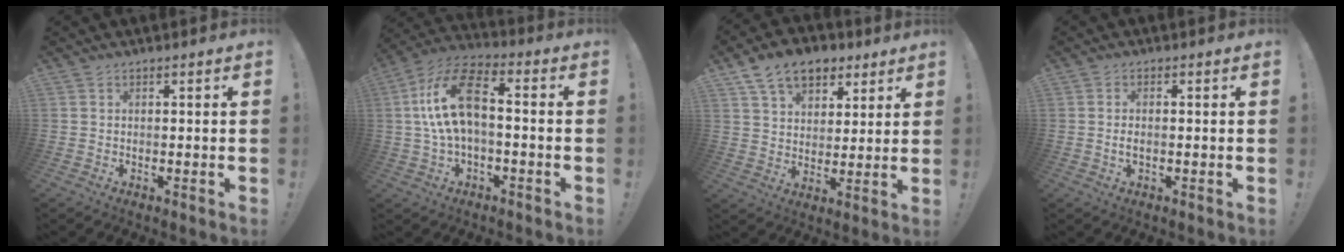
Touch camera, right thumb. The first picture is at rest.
{"total": 15.7, "force": [0.7, 7.9, 13.6], "torque": [-0.264, 0.019, 0.013]}
{"total": 12.8, "force": [7.6, 8.3, 6.2], "torque": [-0.104, -0.032, 0.146]}
{"total": 2.1, "force": [-0.5, 0.8, 1.9], "torque": [-0.040, 0.007, -0.007]}